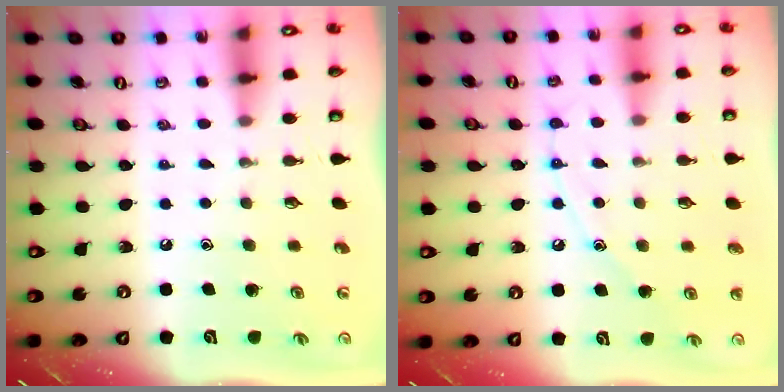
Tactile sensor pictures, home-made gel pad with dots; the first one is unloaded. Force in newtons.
{"total": 8.0, "press": 7.9, "slide": 0.6}